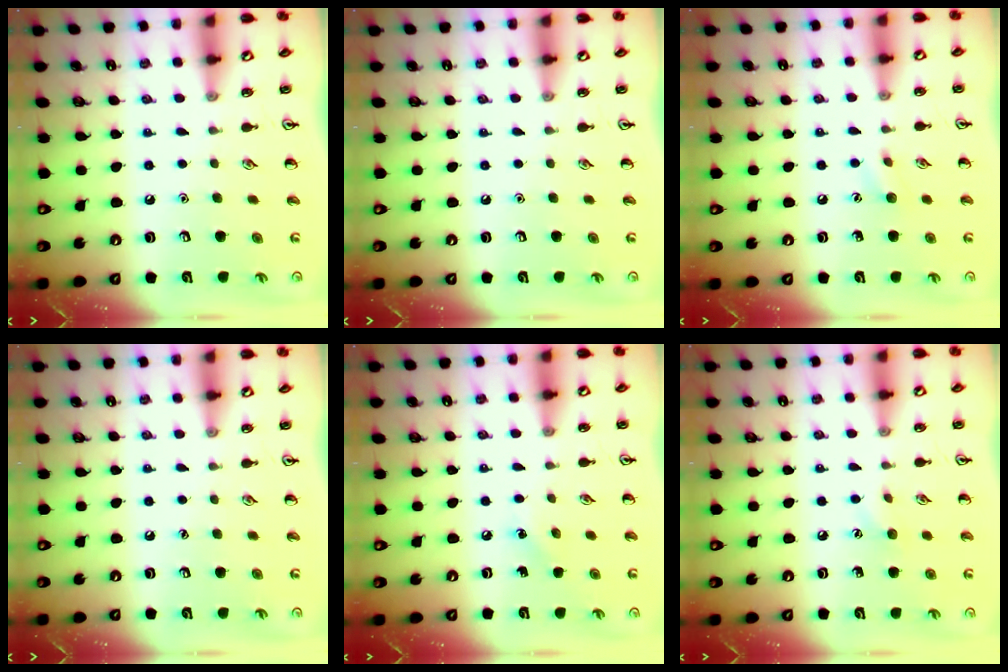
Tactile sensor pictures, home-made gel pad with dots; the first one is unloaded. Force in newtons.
{"total": 0.0}
{"total": 6.2, "press": 5.9, "slide": 1.9}
{"total": 0.0}
{"total": 4.8, "press": 4.5, "slide": 1.5}
{"total": 5.6, "press": 5.3, "slide": 1.6}